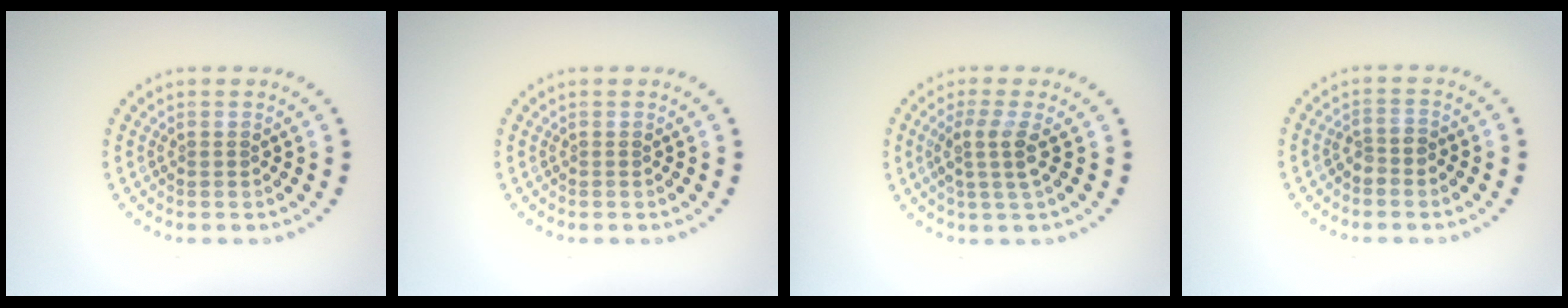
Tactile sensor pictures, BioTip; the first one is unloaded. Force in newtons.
{"total": 0.0}
{"total": 2.6, "press": 2.1, "slide": 1.6}
{"total": 1.5, "press": 1.3, "slide": 0.8}